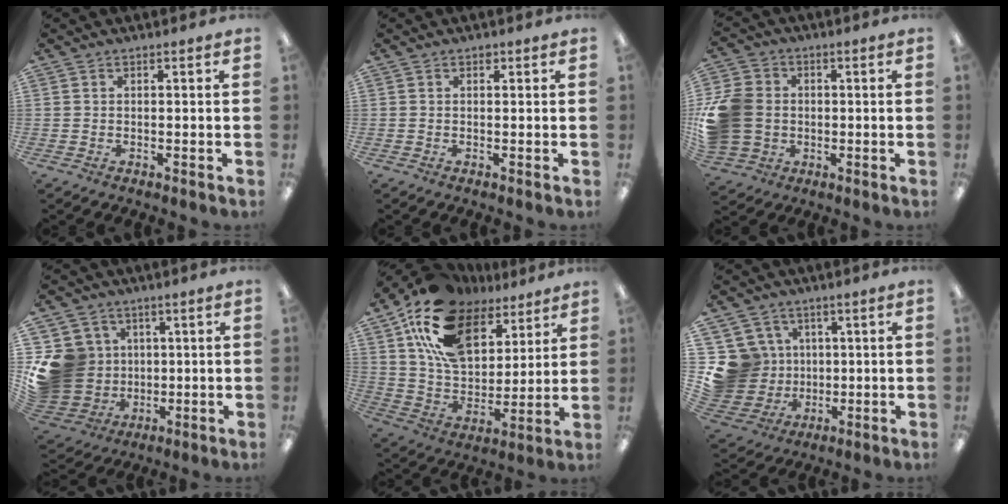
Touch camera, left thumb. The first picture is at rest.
{"total": 0.7, "force": [0.5, 0.5, 0.2], "torque": [-0.004, 0.003, 0.009]}
{"total": 13.8, "force": [-0.4, 11.8, 7.2], "torque": [-0.157, 0.022, -0.001]}
{"total": 16.6, "force": [1.8, 15.2, 6.3], "torque": [-0.147, -0.001, 0.057]}
{"total": 20.5, "force": [11.8, 12.4, 11.3], "torque": [-0.212, -0.045, 0.220]}
{"total": 14.4, "force": [1.7, 13.7, 4.2], "torque": [-0.127, -0.005, 0.049]}